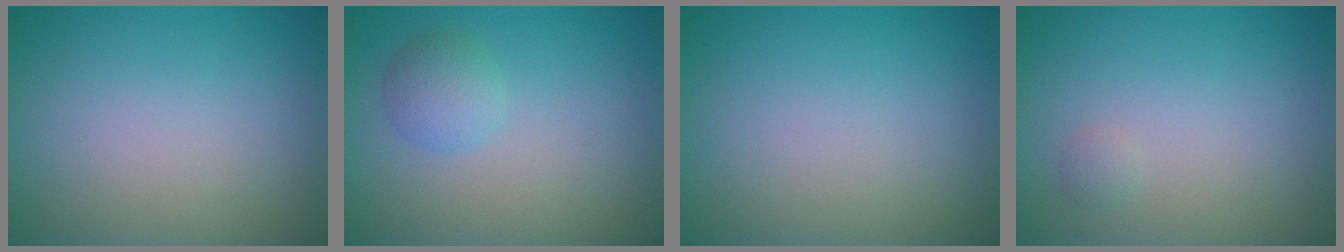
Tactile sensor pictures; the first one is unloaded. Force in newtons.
{"total": 2.2, "press": 2.2, "slide": 0.1}
{"total": 0.0}
{"total": 0.6, "press": 0.6, "slide": 0.0}